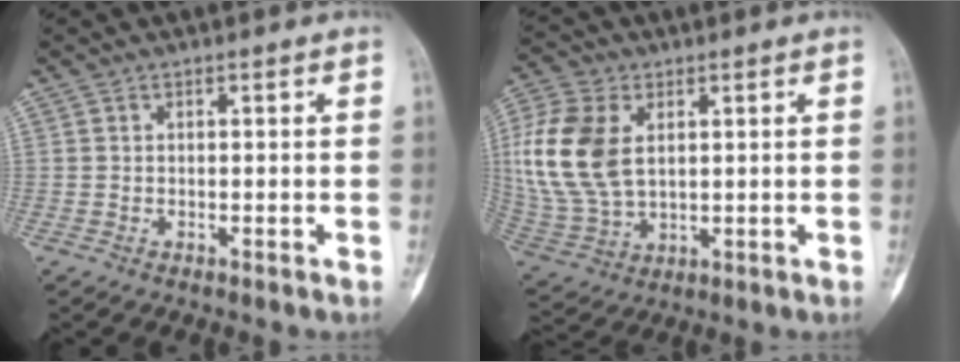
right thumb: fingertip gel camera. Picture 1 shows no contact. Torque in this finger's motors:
{"motor_torque": [1.12, 1.09, 1.02, -0.50, 0.28]}